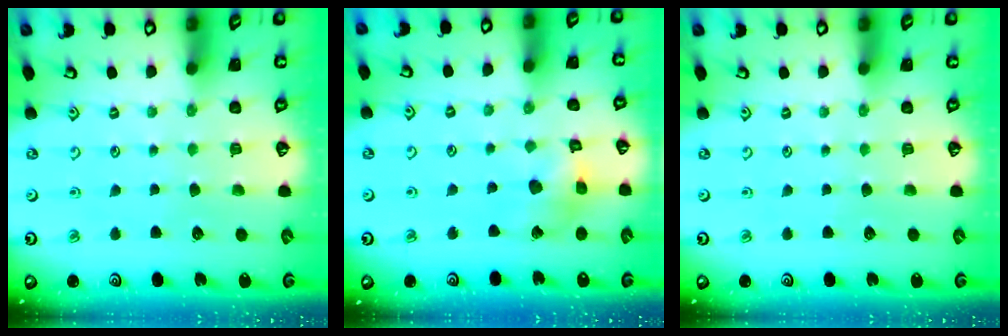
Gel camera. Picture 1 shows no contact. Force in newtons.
{"total": 11.4, "press": 11.3, "slide": 1.4}
{"total": 0.0}